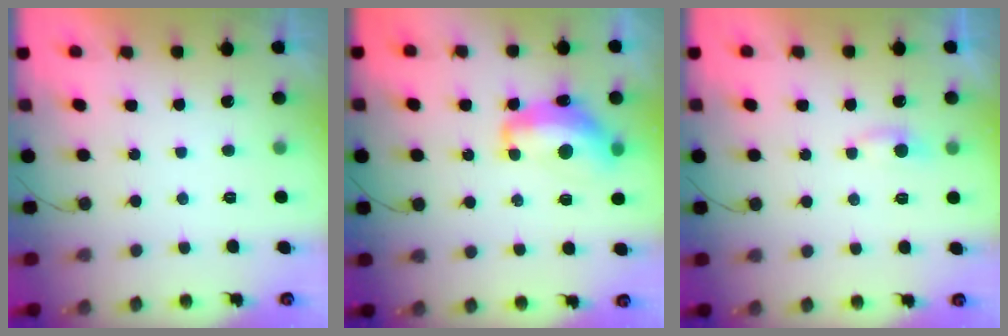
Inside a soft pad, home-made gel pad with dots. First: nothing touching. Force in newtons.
{"total": 12.8, "press": 12.8, "slide": 1.1}
{"total": 3.7, "press": 3.6, "slide": 0.5}